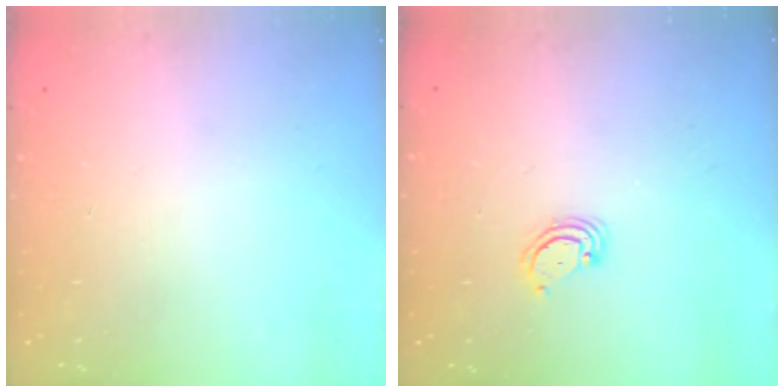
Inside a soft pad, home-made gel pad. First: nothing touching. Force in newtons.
{"total": 2.9, "press": 2.9, "slide": 0.3}